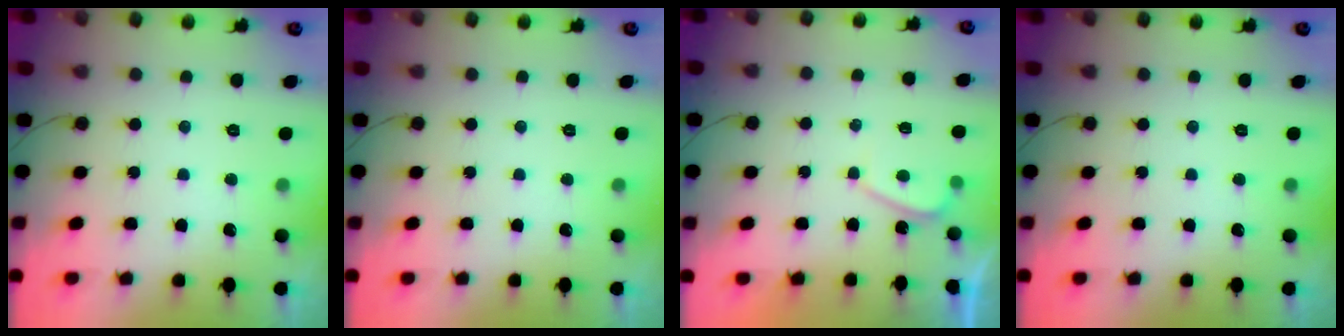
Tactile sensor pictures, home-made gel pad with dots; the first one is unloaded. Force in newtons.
{"total": 0.0}
{"total": 1.6, "press": 1.5, "slide": 0.6}
{"total": 0.0}